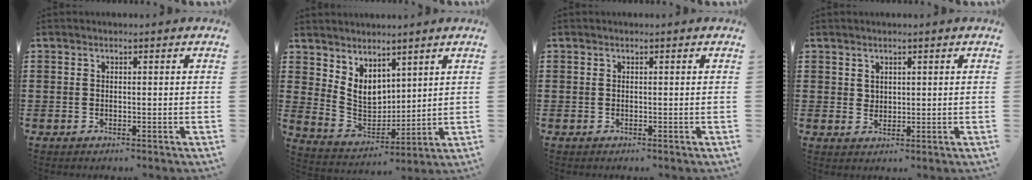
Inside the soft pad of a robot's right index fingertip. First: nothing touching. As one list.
[{"total": 5.6, "force": [3.5, 3.8, 2.2], "torque": [-0.064, -0.009, 0.069]}, {"total": 0.0}, {"total": 1.7, "force": [1.4, 1.1, 0.2], "torque": [-0.007, 0.004, 0.027]}]